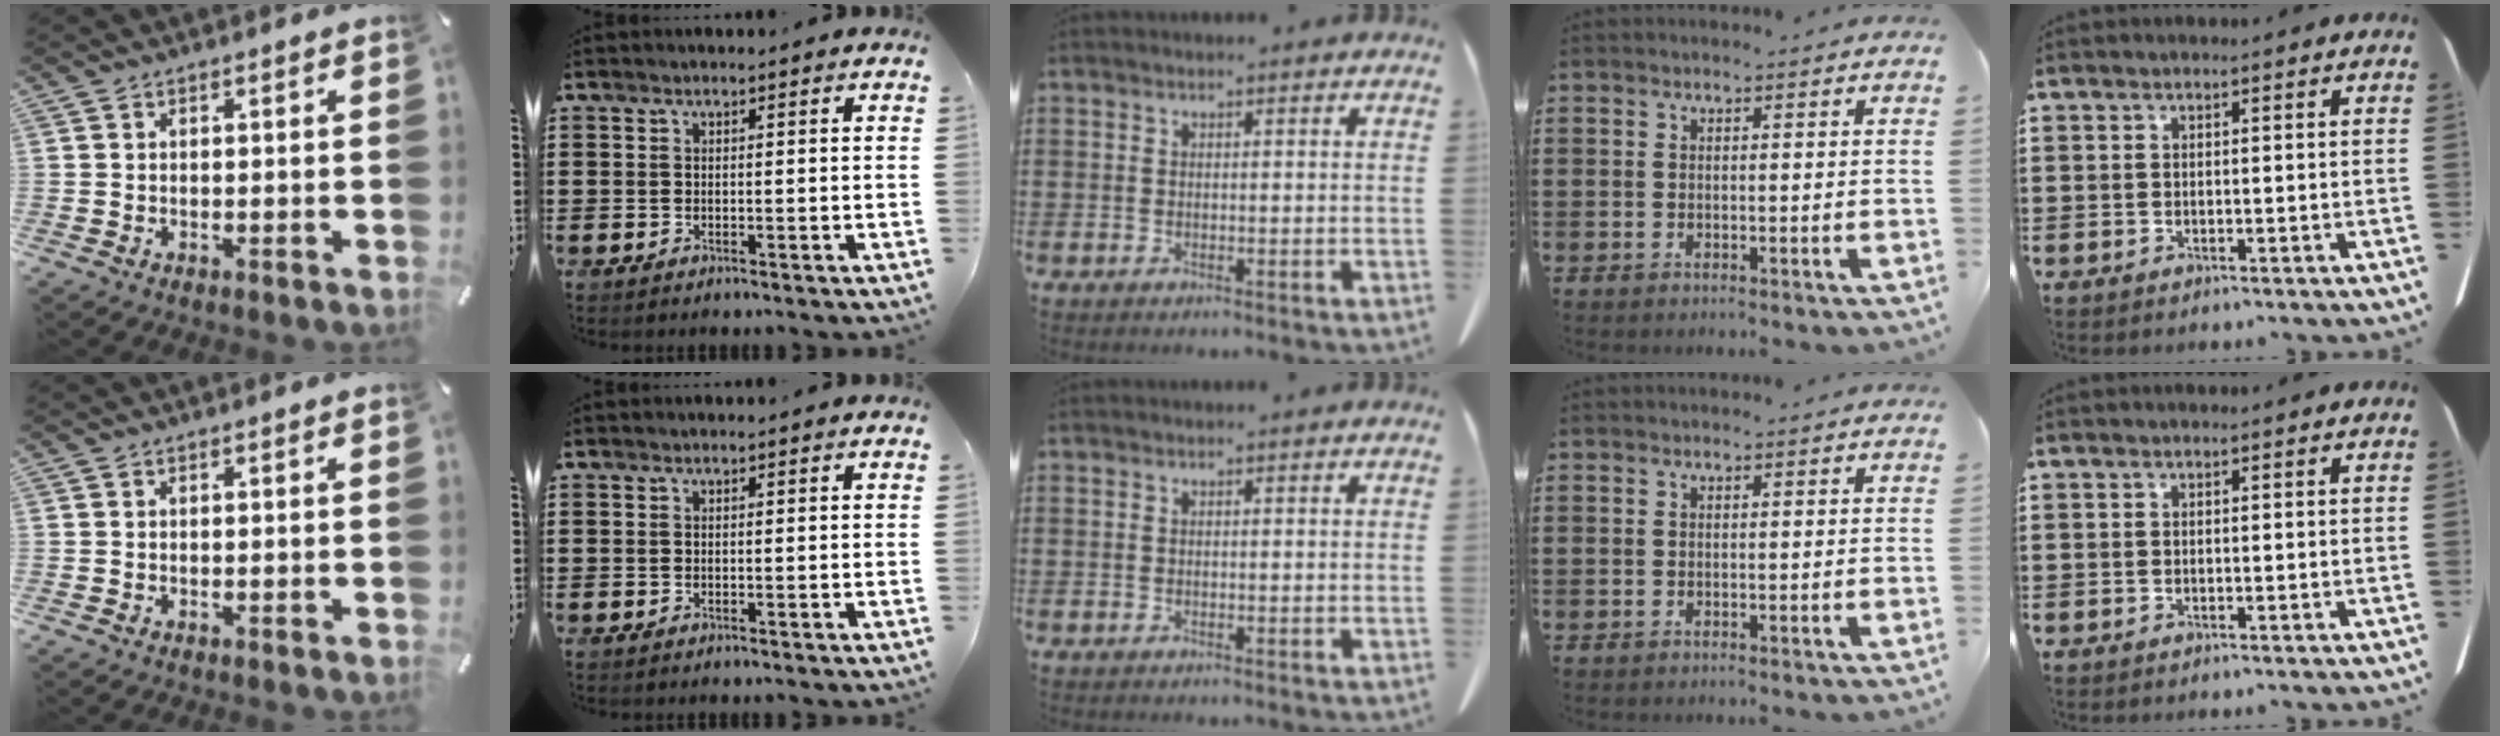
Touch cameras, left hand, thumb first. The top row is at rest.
{}